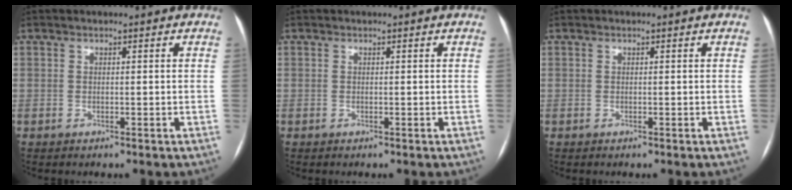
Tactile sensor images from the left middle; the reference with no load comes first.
{"total": 0.0}
{"total": 0.0}